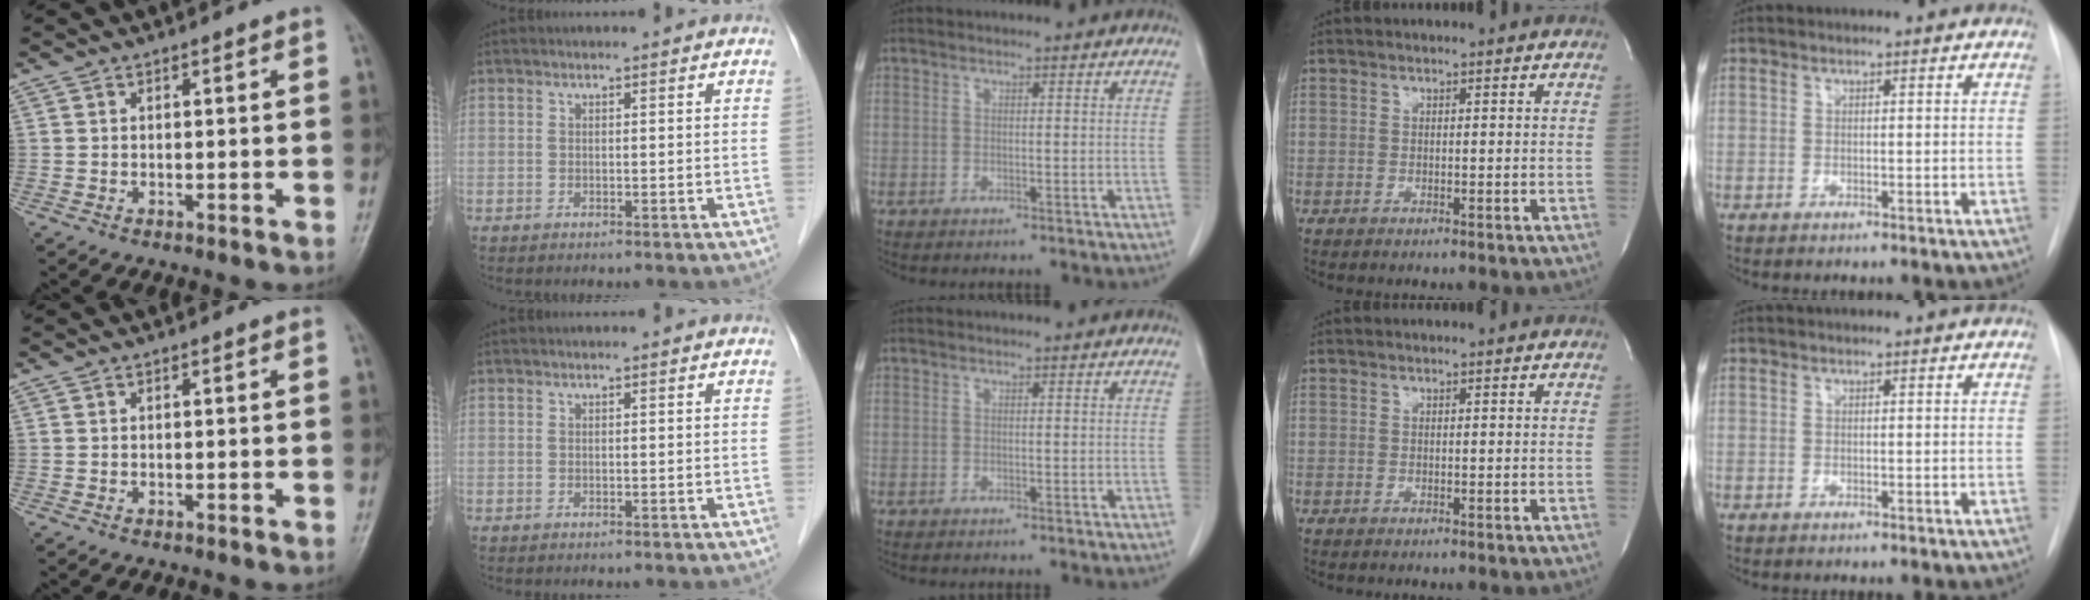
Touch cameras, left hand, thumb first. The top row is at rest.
{}